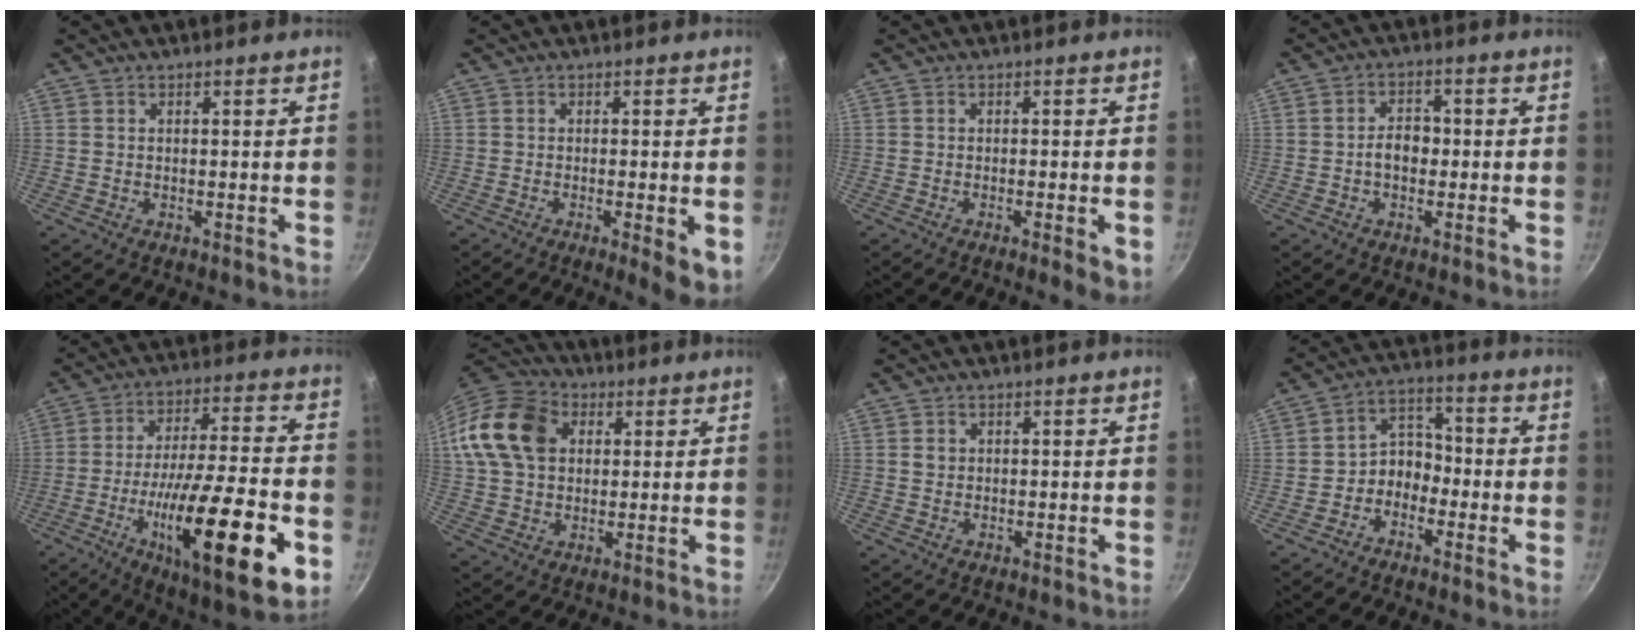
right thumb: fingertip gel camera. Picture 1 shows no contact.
{"total": 6.1, "force": [-1.8, 1.3, 5.6], "torque": [-0.067, -0.004, -0.021]}
{"total": 4.3, "force": [-1.6, 0.9, 3.8], "torque": [-0.052, -0.003, -0.021]}
{"total": 4.6, "force": [-0.6, 3.3, 3.2], "torque": [-0.026, 0.017, -0.013]}
{"total": 25.9, "force": [-9.0, 6.8, 23.3], "torque": [-0.353, 0.021, -0.137]}
{"total": 15.9, "force": [3.9, 11.9, 9.7], "torque": [-0.175, 0.018, 0.059]}
{"total": 1.2, "force": [0.3, 1.1, 0.5], "torque": [-0.004, 0.003, 0.004]}
{"total": 8.5, "force": [-3.0, 6.7, 4.2], "torque": [-0.024, 0.053, -0.070]}